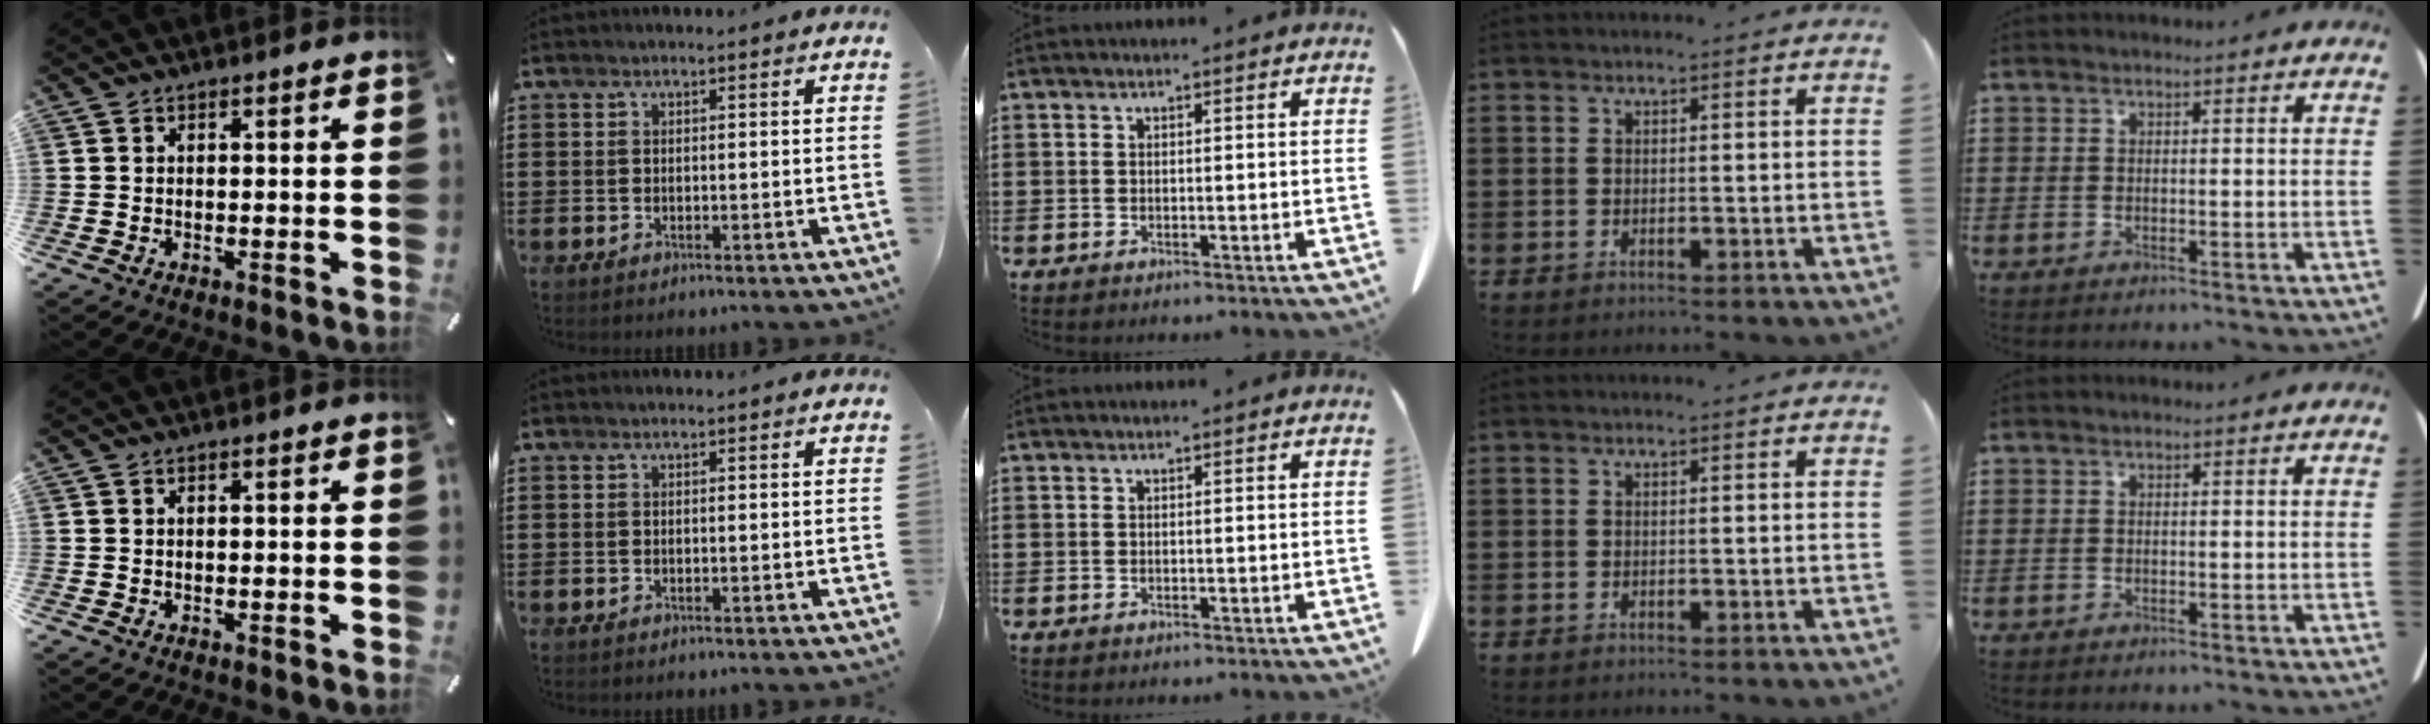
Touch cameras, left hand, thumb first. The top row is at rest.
{}